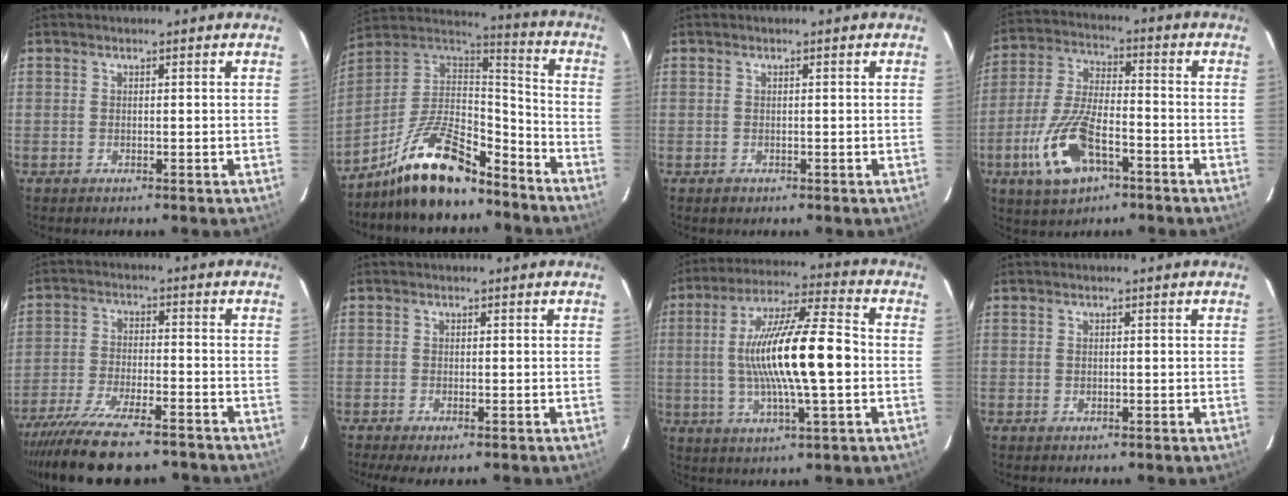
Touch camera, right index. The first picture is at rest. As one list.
[{"total": 17.7, "force": [-12.6, 6.5, 10.6], "torque": [-0.220, 0.010, -0.223]}, {"total": 0.9, "force": [-0.4, 0.8, 0.1], "torque": [0.000, 0.002, -0.002]}, {"total": 13.9, "force": [-6.3, 6.1, 10.8], "torque": [-0.238, -0.008, -0.114]}, {"total": 18.9, "force": [-15.5, 4.5, 9.9], "torque": [-0.202, -0.041, -0.251]}, {"total": 3.6, "force": [-2.3, 0.9, 2.6], "torque": [-0.059, -0.013, -0.038]}, {"total": 17.4, "force": [-0.8, 2.6, 17.2], "torque": [-0.314, 0.009, -0.015]}, {"total": 0.6, "force": [0.0, 0.6, 0.1], "torque": [0.000, 0.000, 0.002]}]